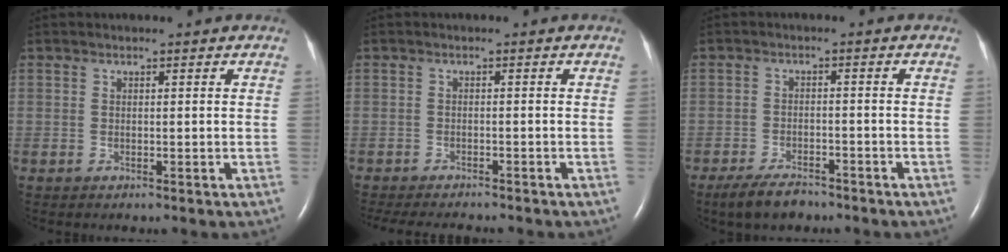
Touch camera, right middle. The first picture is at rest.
{"total": 7.5, "force": [-6.8, 1.2, 2.9], "torque": [-0.044, -0.011, -0.096]}
{"total": 4.7, "force": [-3.8, 1.6, 2.3], "torque": [-0.050, -0.005, -0.063]}